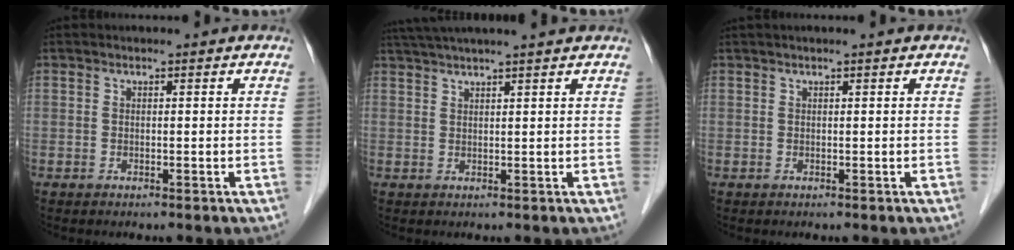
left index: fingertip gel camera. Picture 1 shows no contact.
{"total": 9.9, "force": [8.6, -0.6, 4.9], "torque": [-0.081, 0.037, 0.120]}
{"total": 1.4, "force": [1.1, -0.2, 0.8], "torque": [-0.013, 0.019, 0.023]}